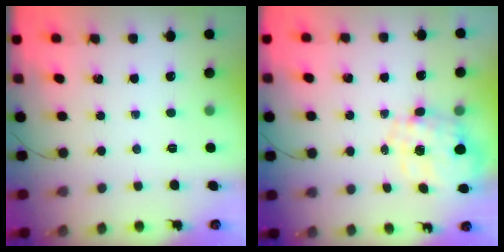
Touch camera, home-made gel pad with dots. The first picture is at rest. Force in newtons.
{"total": 2.5, "press": 2.4, "slide": 0.8}